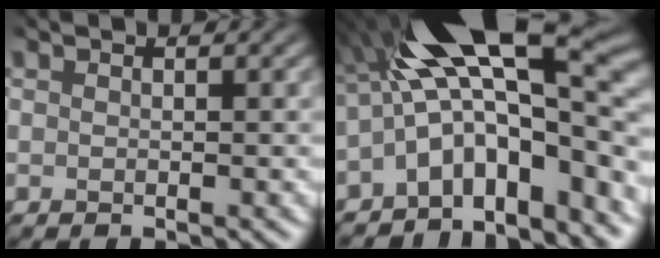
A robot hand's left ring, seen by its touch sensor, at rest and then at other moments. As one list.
[{"total": 13.0, "force": [-1.7, 5.3, 11.8], "torque": [-0.167, 0.022, -0.026]}]